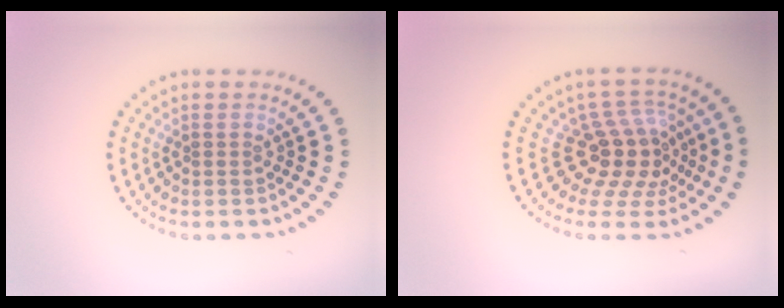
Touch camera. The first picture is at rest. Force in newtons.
{"total": 4.7, "press": 3.7, "slide": 2.8}